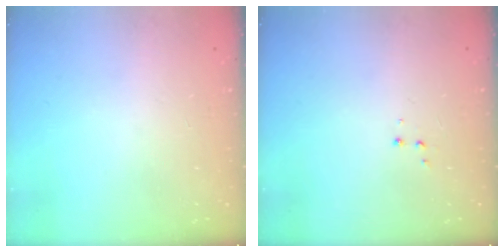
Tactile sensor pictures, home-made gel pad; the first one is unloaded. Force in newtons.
{"total": 3.4, "press": 3.3, "slide": 0.6}